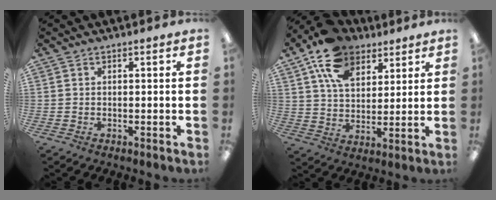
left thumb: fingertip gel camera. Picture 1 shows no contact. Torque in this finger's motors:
{"motor_torque": [0.31, 0.40, 1.85, -0.92, 0.35]}